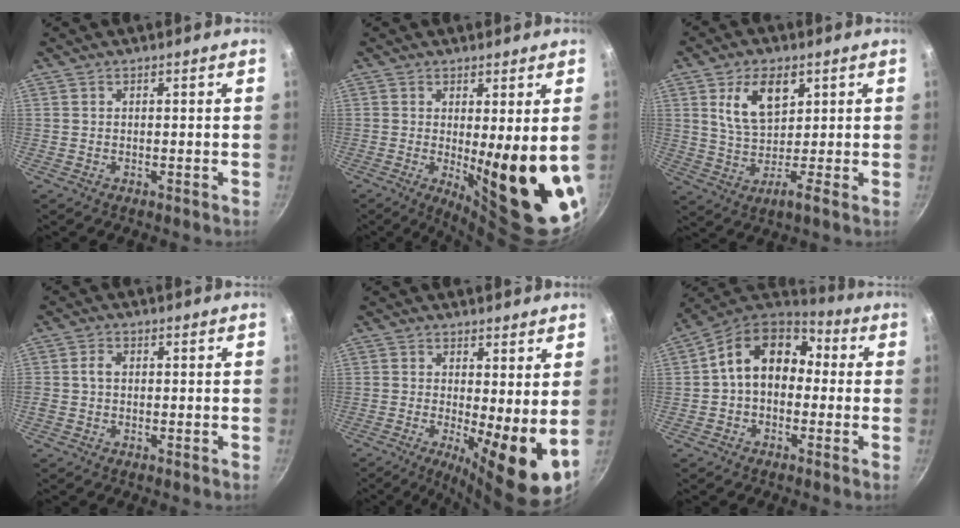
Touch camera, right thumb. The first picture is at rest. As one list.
[{"total": 15.5, "force": [-1.0, 3.4, 15.0], "torque": [-0.181, -0.036, 0.000]}, {"total": 9.0, "force": [3.3, 5.1, 6.7], "torque": [-0.100, -0.010, 0.053]}, {"total": 2.3, "force": [0.2, 1.7, 1.5], "torque": [-0.027, 0.007, 0.000]}, {"total": 11.1, "force": [-0.4, 3.1, 10.6], "torque": [-0.139, -0.018, -0.004]}, {"total": 14.0, "force": [0.9, 10.2, 9.5], "torque": [-0.119, 0.040, -0.008]}]